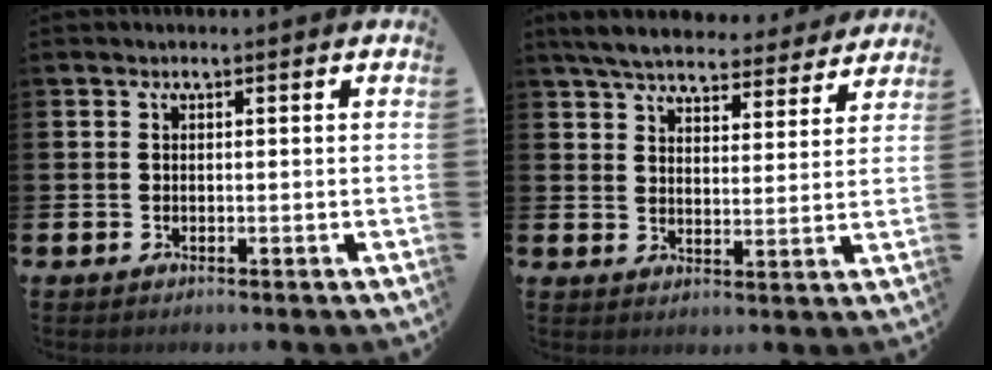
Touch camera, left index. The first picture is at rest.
{"total": 6.4, "force": [6.1, 1.3, 1.4], "torque": [-0.048, -0.036, 0.107]}